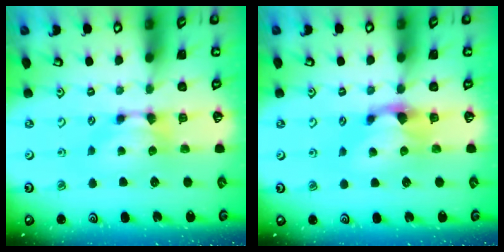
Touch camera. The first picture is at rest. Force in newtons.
{"total": 0.9, "press": 0.5, "slide": 0.8}